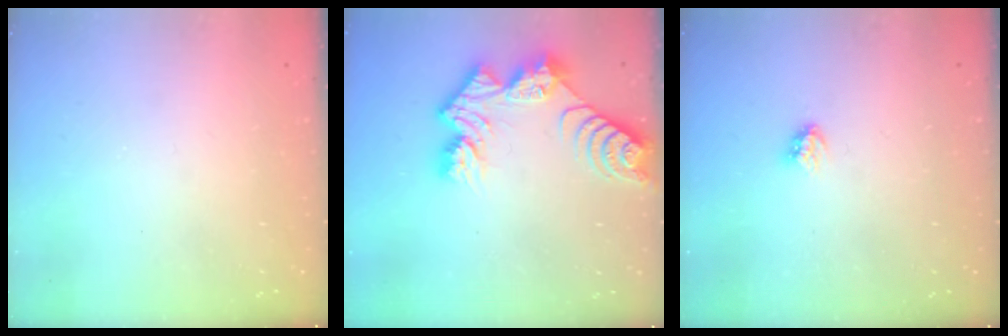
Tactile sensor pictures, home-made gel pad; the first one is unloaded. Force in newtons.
{"total": 12.0, "press": 12.0, "slide": 1.0}
{"total": 2.9, "press": 2.9, "slide": 0.4}